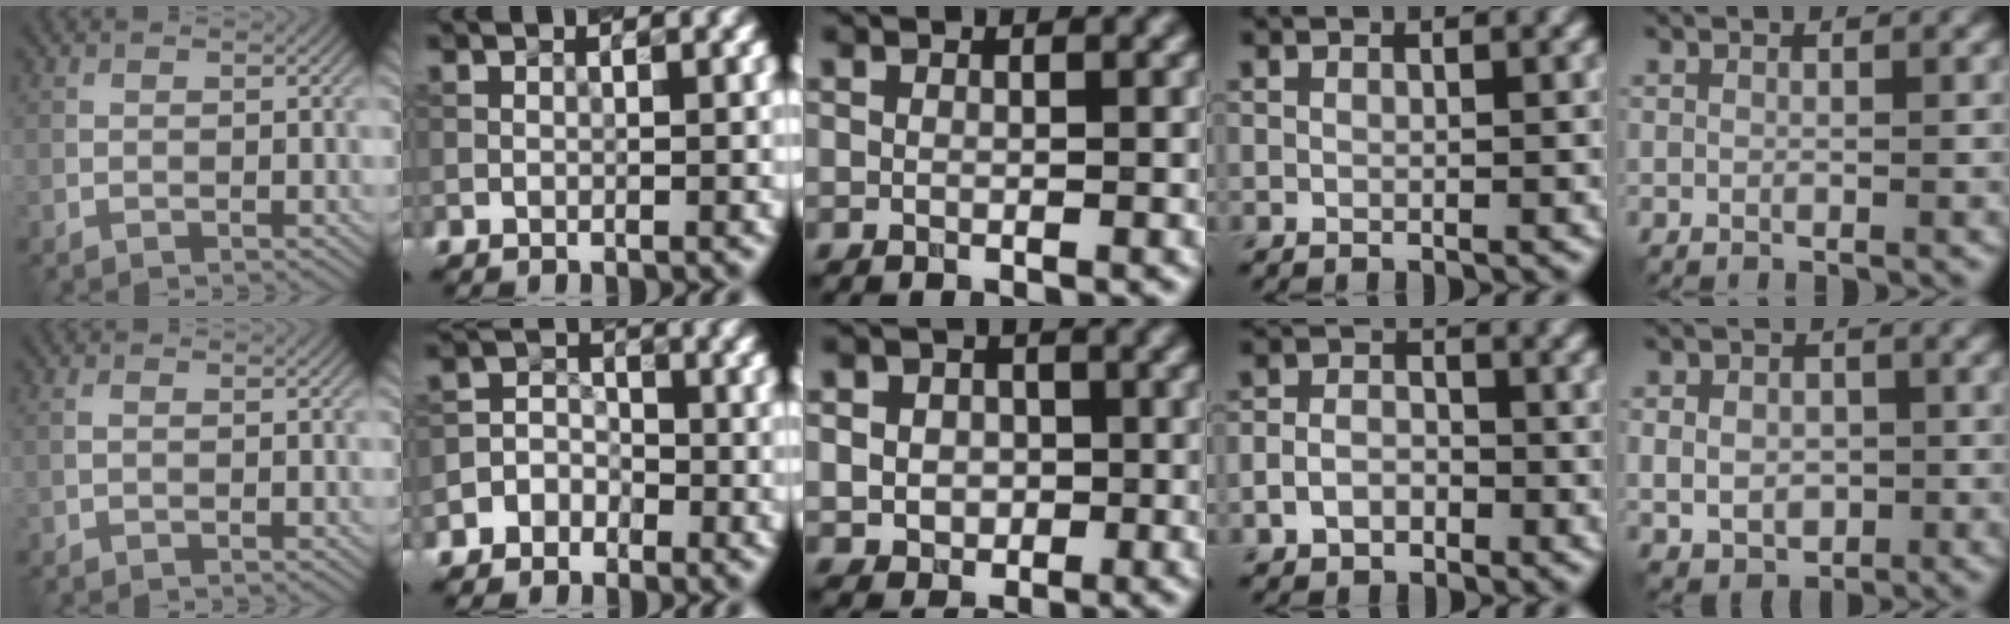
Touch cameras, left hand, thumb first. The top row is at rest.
{"thumb": {"total": 0.8, "force": [0.0, 0.3, 0.7], "torque": [-0.020, 0.003, -0.003]}, "index": {"total": 2.6, "force": [-1.5, 2.1, 0.4], "torque": [0.019, 0.013, -0.039]}, "middle": {"total": 4.4, "force": [0.5, 3.7, 2.2], "torque": [-0.029, 0.013, -0.010]}, "ring": {"total": 2.4, "force": [-1.1, 1.8, 1.2], "torque": [-0.023, 0.002, -0.025]}, "little": {"total": 4.1, "force": [-0.3, 3.3, 2.4], "torque": [-0.035, -0.005, -0.006]}}